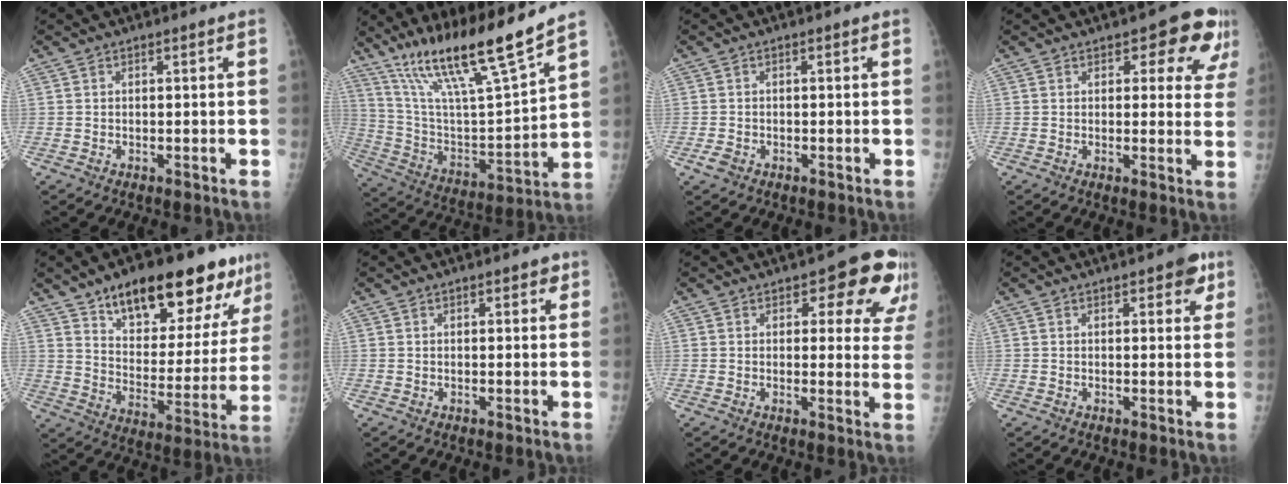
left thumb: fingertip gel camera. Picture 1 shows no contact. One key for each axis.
{"total": 20.8, "fx": 15.2, "fy": 1.1, "fz": 14.2, "tx": -0.229, "ty": -0.065, "tz": 0.280}
{"total": 1.7, "fx": -0.8, "fy": 1.2, "fz": 0.8, "tx": -0.015, "ty": 0.000, "tz": -0.014}
{"total": 8.9, "fx": 5.0, "fy": 4.5, "fz": 5.8, "tx": -0.023, "ty": -0.019, "tz": 0.050}
{"total": 23.8, "fx": 15.0, "fy": 9.8, "fz": 15.6, "tx": -0.180, "ty": -0.047, "tz": 0.229}
{"total": 1.8, "fx": 1.1, "fy": 1.0, "fz": 1.1, "tx": -0.002, "ty": -0.002, "tz": 0.011}
{"total": 11.4, "fx": 6.8, "fy": 5.5, "fz": 7.3, "tx": -0.033, "ty": -0.031, "tz": 0.068}
{"total": 4.2, "fx": 2.2, "fy": 2.0, "fz": 3.0, "tx": -0.014, "ty": -0.005, "tz": 0.020}